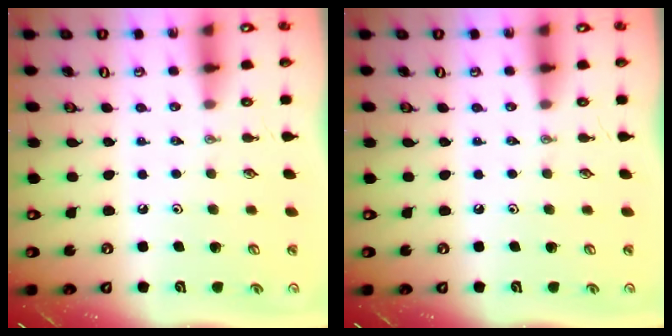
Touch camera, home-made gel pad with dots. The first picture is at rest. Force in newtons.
{"total": 0.0}